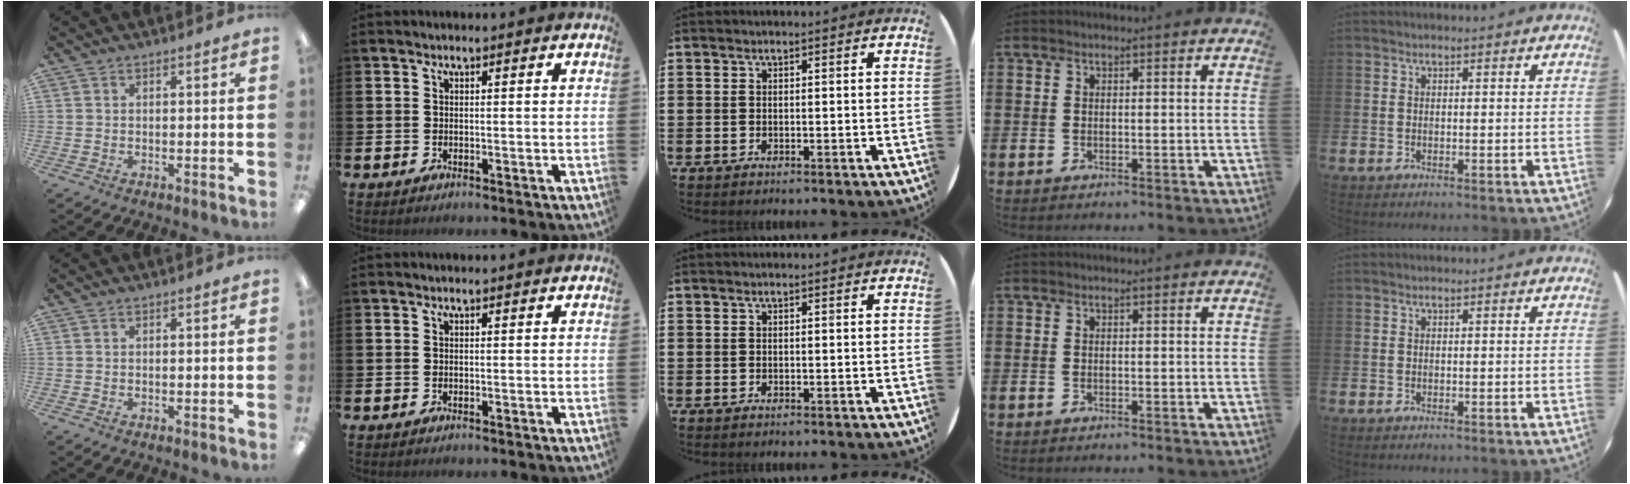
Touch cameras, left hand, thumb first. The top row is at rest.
{}